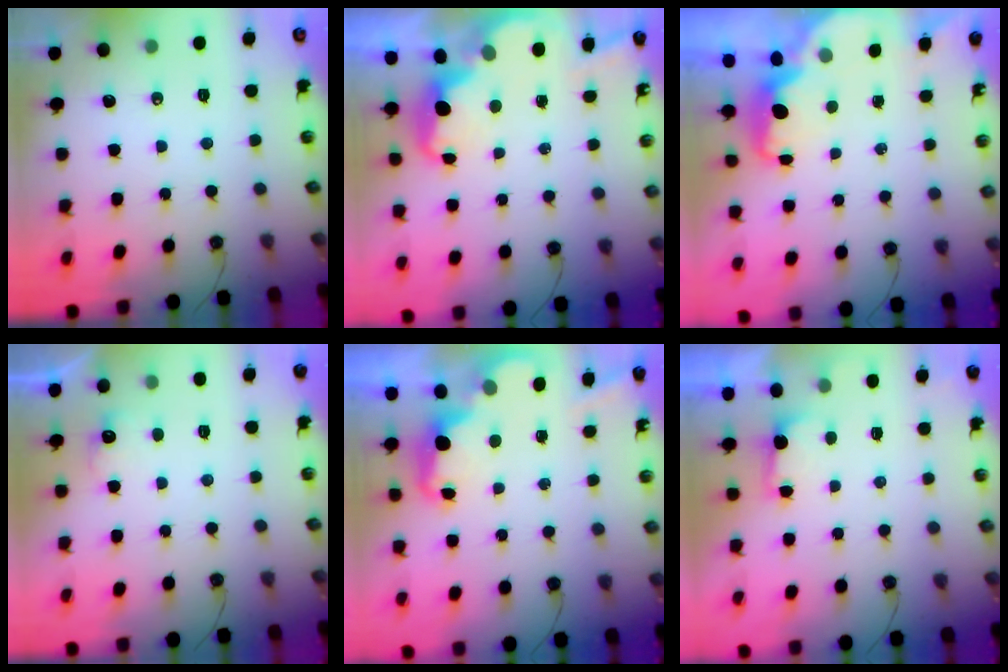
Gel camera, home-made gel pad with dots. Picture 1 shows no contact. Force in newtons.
{"total": 4.1, "press": 4.1, "slide": 0.6}
{"total": 2.3, "press": 2.2, "slide": 0.6}
{"total": 5.1, "press": 4.9, "slide": 1.0}
{"total": 2.4, "press": 2.4, "slide": 0.5}
{"total": 1.8, "press": 1.5, "slide": 0.9}